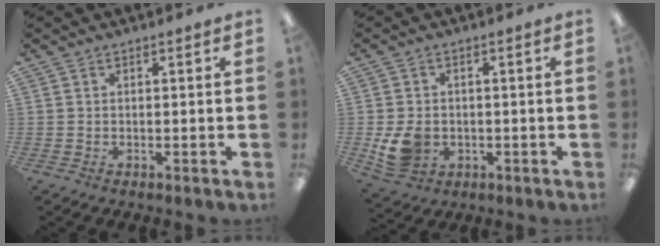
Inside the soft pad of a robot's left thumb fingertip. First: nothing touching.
{"total": 6.8, "force": [-0.9, 5.6, 3.7], "torque": [-0.075, 0.000, -0.016]}